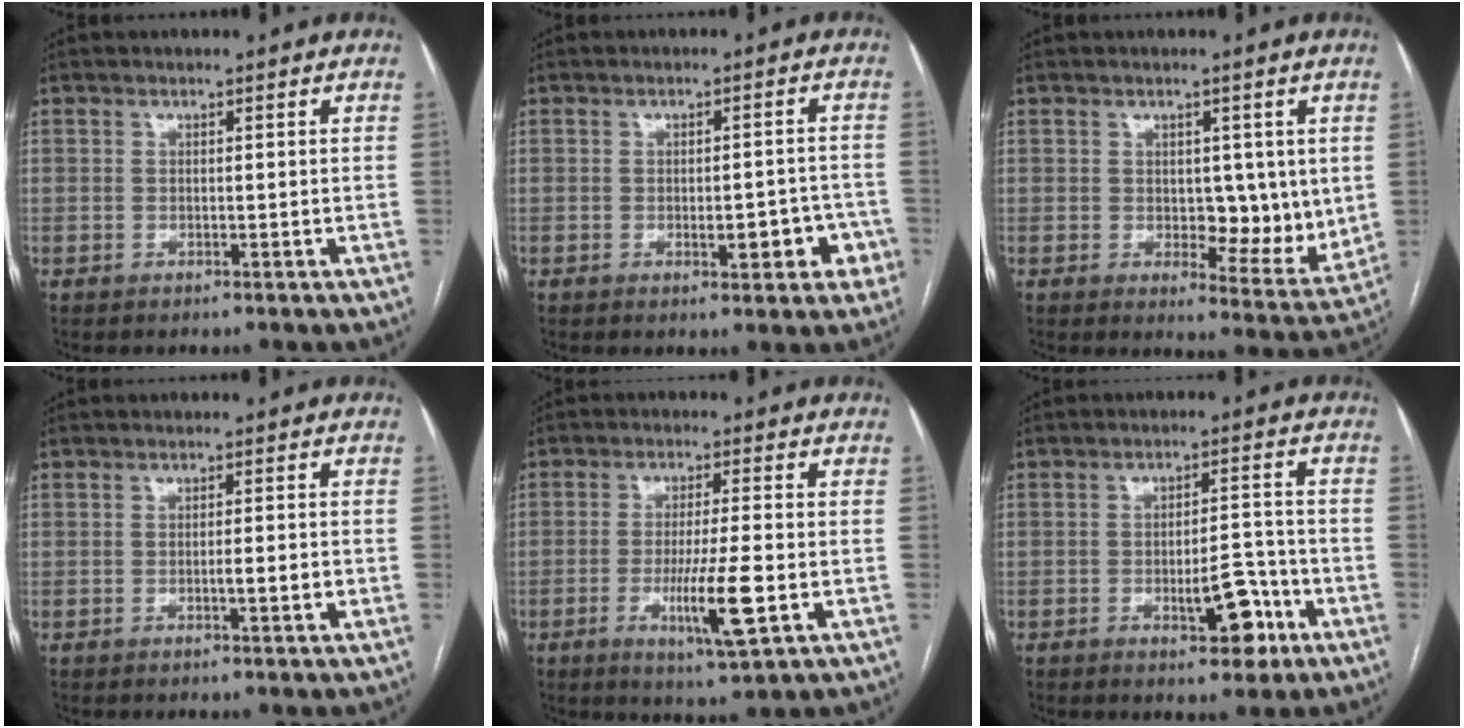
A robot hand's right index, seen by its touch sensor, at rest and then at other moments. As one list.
[{"total": 5.6, "force": [-2.2, 2.1, 4.7], "torque": [-0.052, 0.013, -0.021]}, {"total": 8.0, "force": [0.6, 4.1, 6.8], "torque": [-0.074, -0.012, 0.020]}, {"total": 2.6, "force": [-0.7, 0.2, 2.5], "torque": [-0.041, -0.002, -0.010]}, {"total": 9.3, "force": [-2.7, 0.4, 8.9], "torque": [-0.155, -0.022, -0.044]}, {"total": 7.3, "force": [-3.3, 2.6, 6.0], "torque": [-0.082, 0.011, -0.043]}]